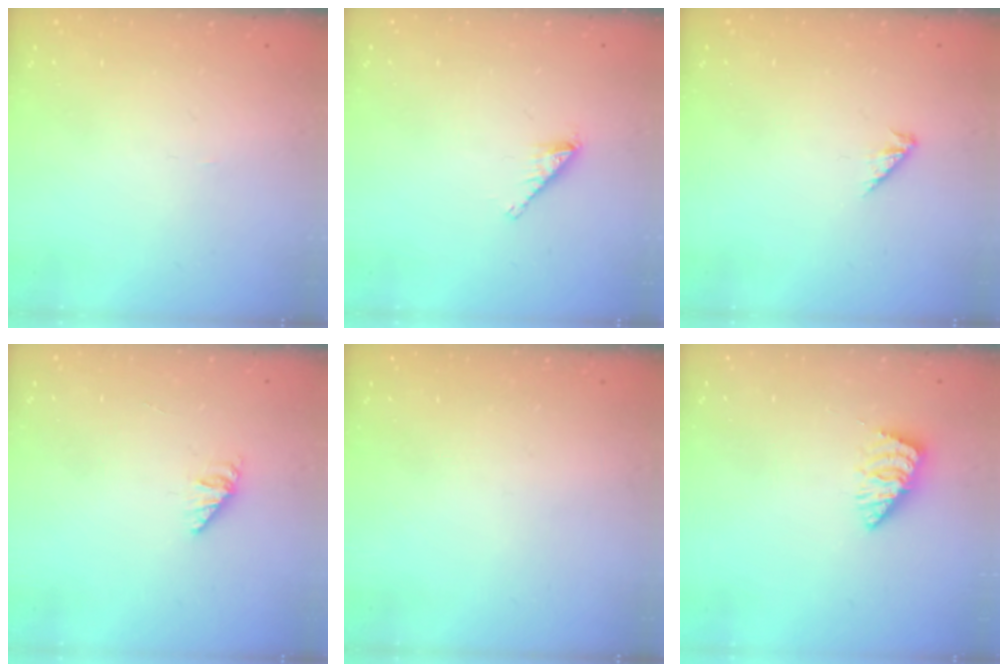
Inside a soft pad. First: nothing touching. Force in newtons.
{"total": 1.6, "press": 1.6, "slide": 0.2}
{"total": 1.7, "press": 1.6, "slide": 0.4}
{"total": 1.3, "press": 1.2, "slide": 0.2}
{"total": 0.0}
{"total": 2.3, "press": 2.3, "slide": 0.1}